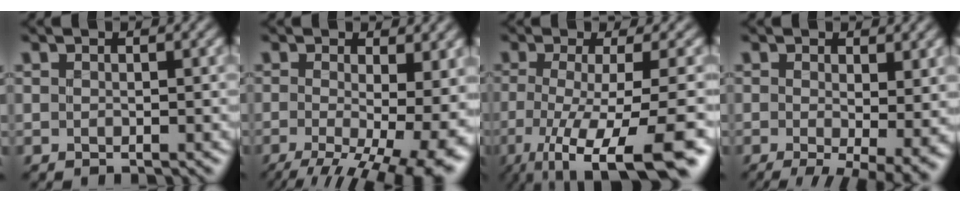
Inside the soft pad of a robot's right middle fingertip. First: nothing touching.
{"total": 13.7, "force": [-3.0, 5.4, 12.2], "torque": [-0.160, -0.026, -0.023]}
{"total": 9.9, "force": [-4.2, 2.5, 8.6], "torque": [-0.116, -0.019, -0.069]}
{"total": 6.1, "force": [-0.7, 1.9, 5.8], "torque": [-0.083, -0.024, -0.005]}